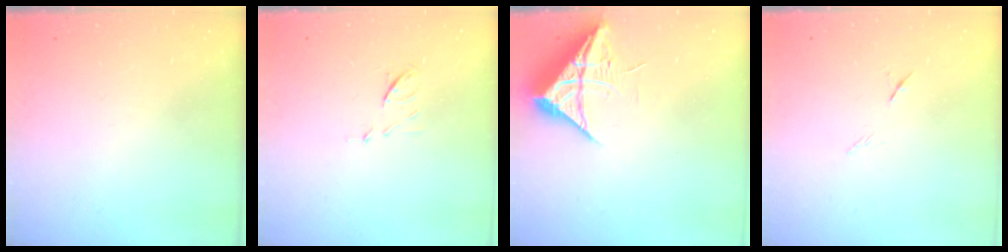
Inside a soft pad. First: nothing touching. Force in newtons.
{"total": 5.8, "press": 5.8, "slide": 0.8}
{"total": 9.4, "press": 9.3, "slide": 1.0}
{"total": 6.2, "press": 6.1, "slide": 0.9}